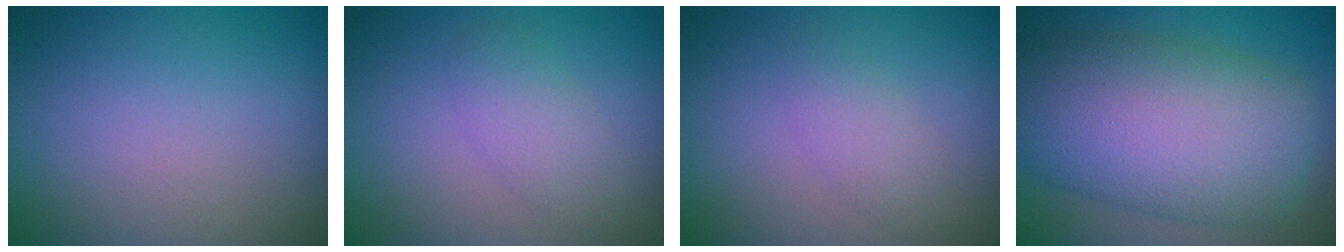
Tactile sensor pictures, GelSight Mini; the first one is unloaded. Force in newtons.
{"total": 2.4, "press": 2.4, "slide": 0.1}
{"total": 1.9, "press": 1.9, "slide": 0.1}
{"total": 12.8, "press": 12.8, "slide": 0.5}